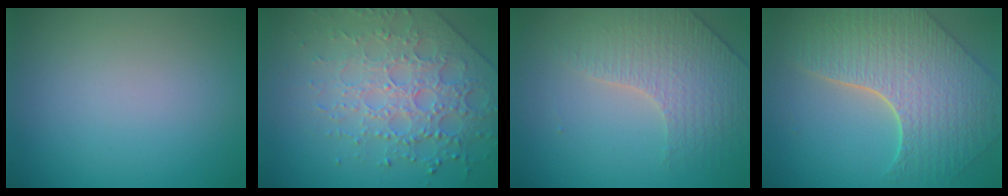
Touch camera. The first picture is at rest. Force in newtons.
{"total": 5.2, "press": 4.7, "slide": 2.1}
{"total": 3.9, "press": 3.2, "slide": 2.2}
{"total": 8.5, "press": 6.3, "slide": 5.7}